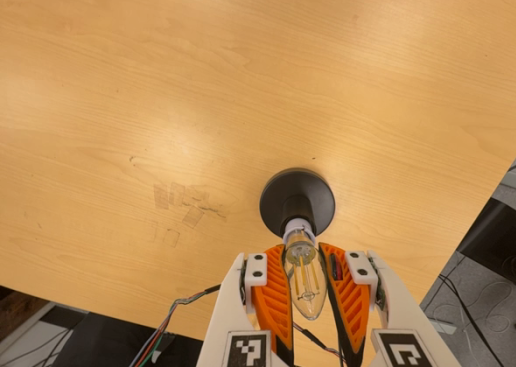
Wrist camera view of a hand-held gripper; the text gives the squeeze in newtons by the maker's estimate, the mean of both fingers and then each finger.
{"total": 25.6, "left": 26.2, "right": 24.9}